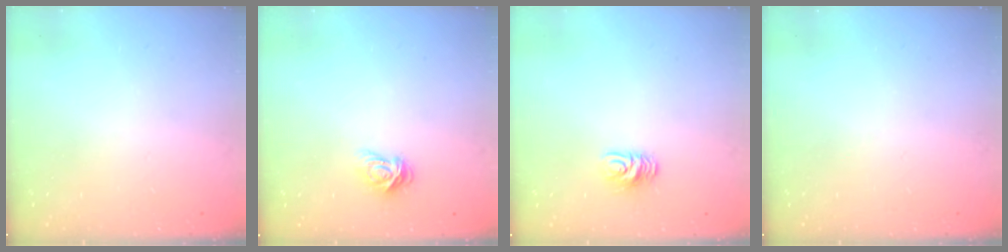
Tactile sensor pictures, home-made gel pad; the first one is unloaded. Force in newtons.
{"total": 4.9, "press": 4.9, "slide": 0.7}
{"total": 6.4, "press": 6.4, "slide": 0.5}
{"total": 0.0}